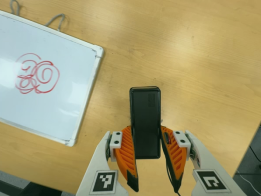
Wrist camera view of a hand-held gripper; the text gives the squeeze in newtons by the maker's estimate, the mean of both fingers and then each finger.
{"total": 5.0, "left": 3.6, "right": 6.4}